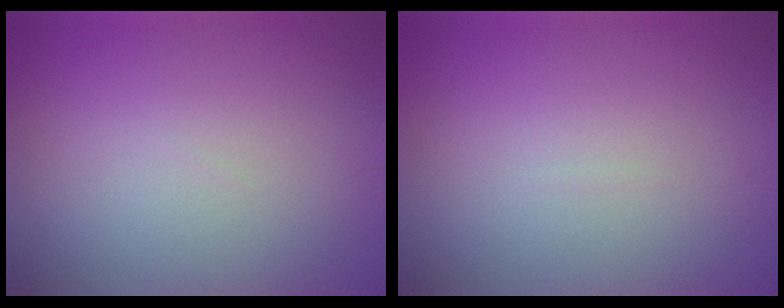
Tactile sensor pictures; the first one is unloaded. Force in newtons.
{"total": 0.0}